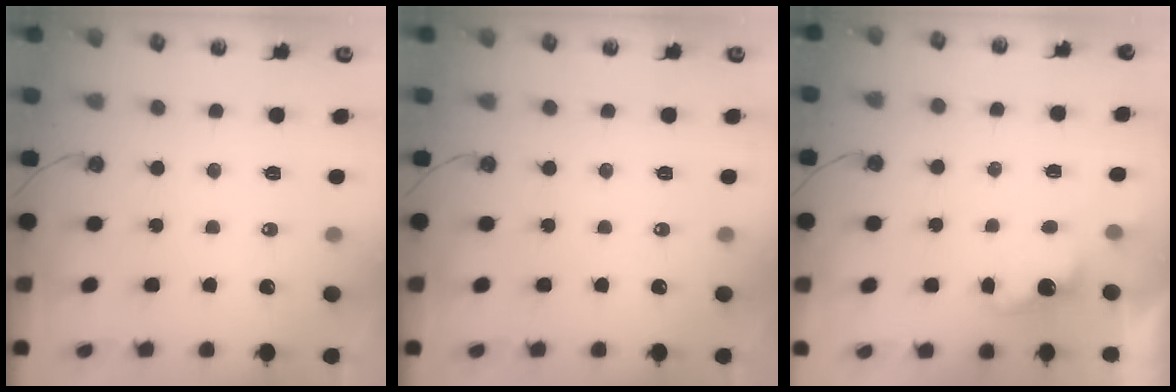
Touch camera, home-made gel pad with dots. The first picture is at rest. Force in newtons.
{"total": 0.0}
{"total": 1.5, "press": 1.3, "slide": 0.8}